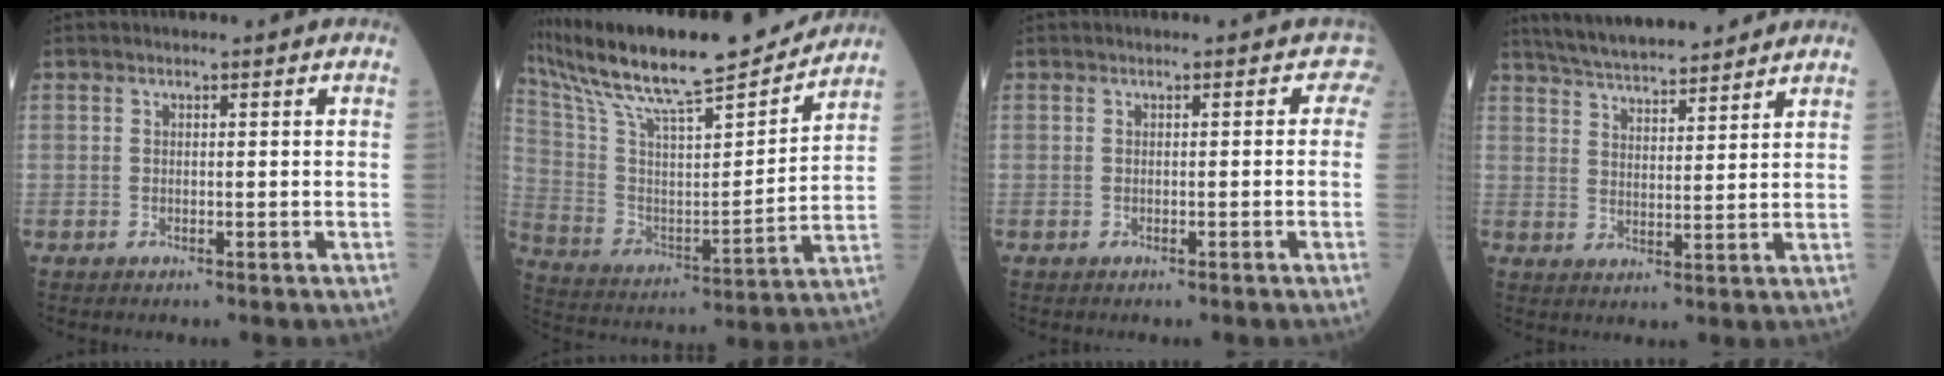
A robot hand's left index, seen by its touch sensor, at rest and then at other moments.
{"total": 23.9, "force": [20.6, 2.9, 11.8], "torque": [-0.223, 0.008, 0.336]}
{"total": 0.8, "force": [0.0, 0.7, 0.3], "torque": [0.014, 0.008, -0.007]}
{"total": 13.1, "force": [11.9, 2.0, 5.2], "torque": [-0.089, 0.014, 0.187]}